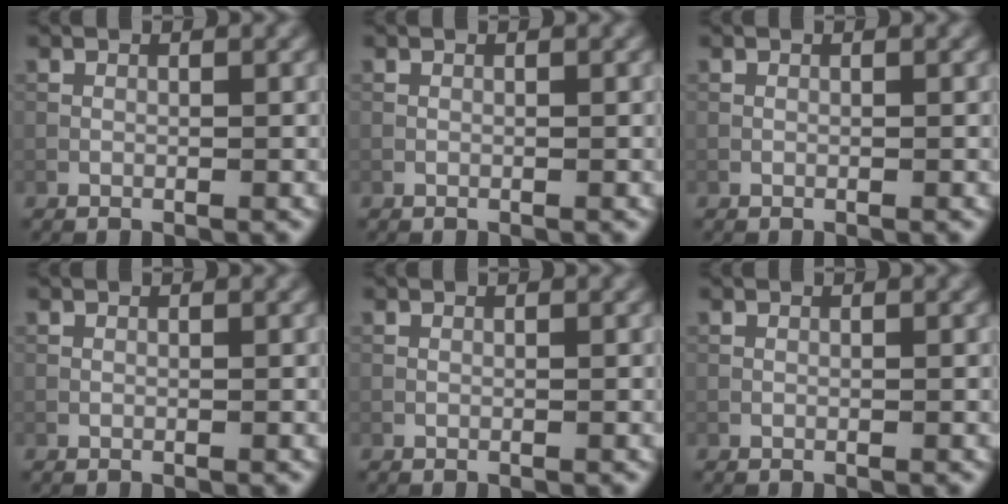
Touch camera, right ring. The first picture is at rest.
{"total": 0.0}
{"total": 0.0}
{"total": 0.0}
{"total": 0.0}
{"total": 0.0}